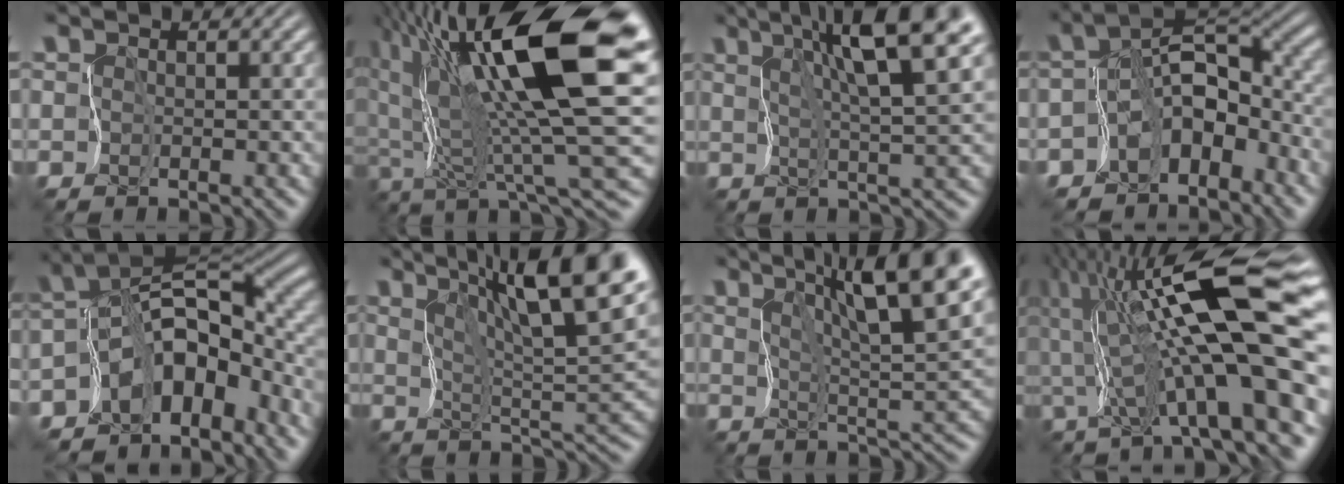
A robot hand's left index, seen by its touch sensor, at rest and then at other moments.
{"total": 17.7, "force": [6.8, 3.7, 16.0], "torque": [-0.291, 0.023, 0.123]}
{"total": 9.7, "force": [4.7, 1.0, 8.4], "torque": [-0.130, 0.011, 0.077]}
{"total": 7.5, "force": [-4.6, 4.3, 4.1], "torque": [-0.057, 0.000, -0.083]}
{"total": 10.4, "force": [-5.7, 6.1, 6.2], "torque": [-0.110, 0.002, -0.095]}
{"total": 13.0, "force": [7.8, 2.0, 10.2], "torque": [-0.153, 0.008, 0.121]}
{"total": 11.8, "force": [6.6, 1.7, 9.6], "torque": [-0.139, 0.012, 0.097]}
{"total": 15.0, "force": [2.4, 2.5, 14.5], "torque": [-0.237, 0.016, 0.039]}